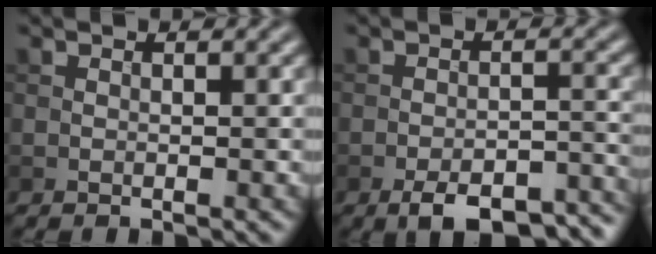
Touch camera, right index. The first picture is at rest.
{"total": 7.3, "force": [-5.3, 2.7, 4.3], "torque": [-0.062, -0.006, -0.076]}